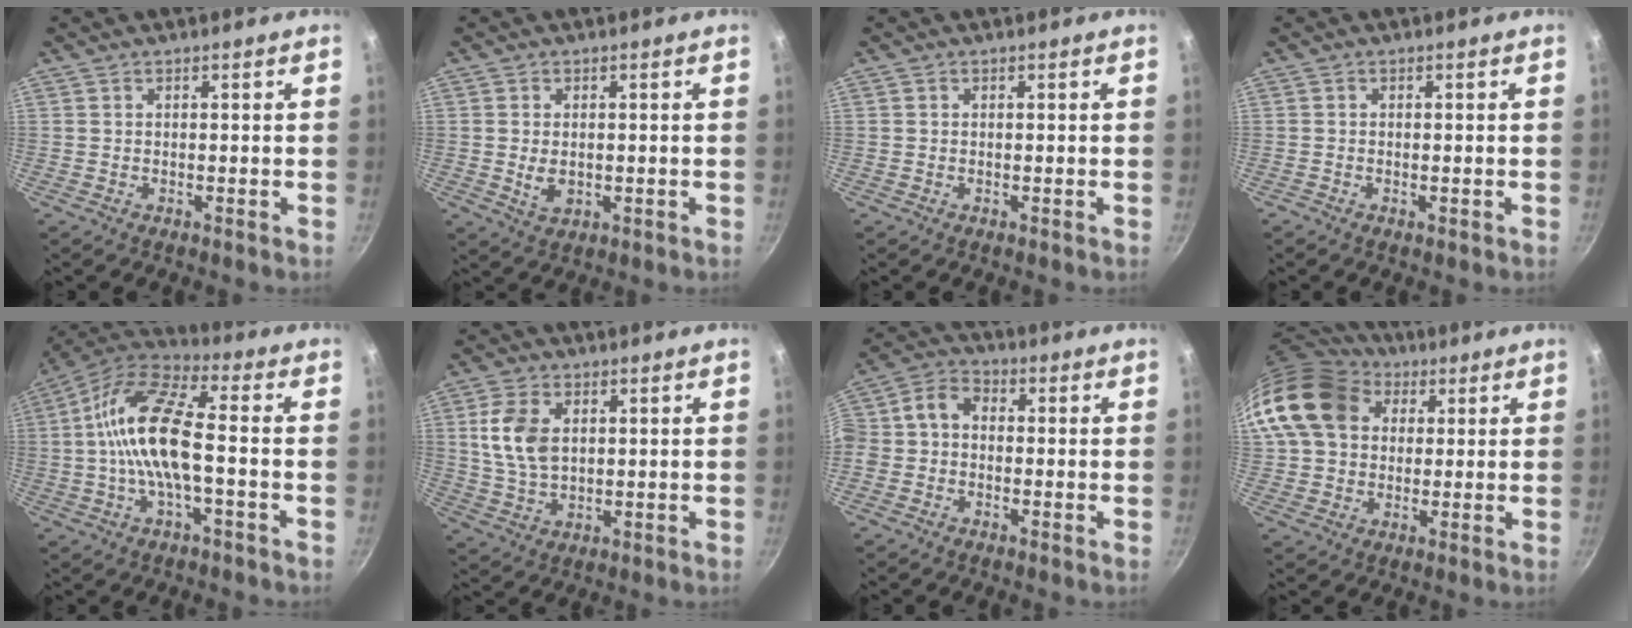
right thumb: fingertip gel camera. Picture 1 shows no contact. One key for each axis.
{"total": 3.9, "fx": -0.2, "fy": 2.6, "fz": 2.9, "tx": -0.050, "ty": -0.006, "tz": 0.002}
{"total": 0.0}
{"total": 0.6, "fx": -0.3, "fy": 0.3, "fz": 0.5, "tx": -0.009, "ty": 0.001, "tz": -0.006}
{"total": 15.0, "fx": -1.4, "fy": 5.5, "fz": 13.9, "tx": -0.267, "ty": 0.038, "tz": -0.045}
{"total": 8.9, "fx": 1.9, "fy": 5.7, "fz": 6.6, "tx": -0.119, "ty": -0.007, "tz": 0.039}
{"total": 7.8, "fx": -1.1, "fy": 6.1, "fz": 4.7, "tx": -0.084, "ty": 0.032, "tz": -0.042}
{"total": 16.7, "fx": 4.6, "fy": 13.1, "fz": 9.2, "tx": -0.158, "ty": 0.022, "tz": 0.072}